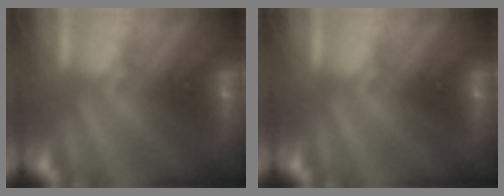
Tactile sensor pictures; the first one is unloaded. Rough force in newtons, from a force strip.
{"total": 0.0}